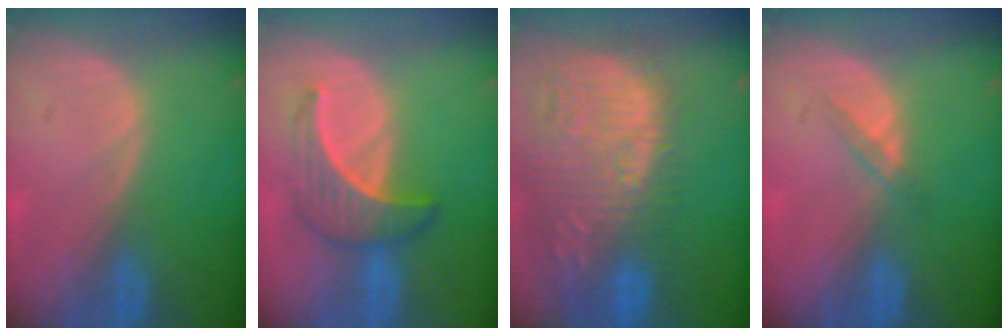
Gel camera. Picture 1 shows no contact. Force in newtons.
{"total": 6.7, "press": 6.1, "slide": 2.6}
{"total": 15.8, "press": 13.2, "slide": 8.7}
{"total": 1.9, "press": 1.7, "slide": 1.0}